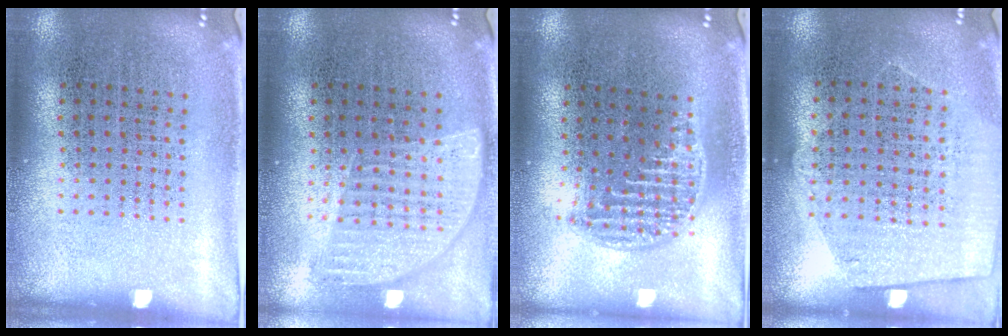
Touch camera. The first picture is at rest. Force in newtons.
{"total": 0.9, "press": 0.9, "slide": 0.2}
{"total": 1.2, "press": 1.1, "slide": 0.6}
{"total": 1.2, "press": 1.0, "slide": 0.6}